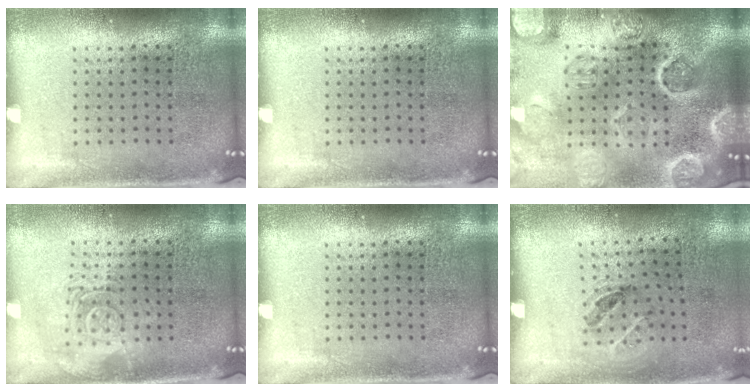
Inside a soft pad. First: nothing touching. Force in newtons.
{"total": 0.0}
{"total": 5.0, "press": 4.4, "slide": 2.4}
{"total": 2.8, "press": 2.8, "slide": 0.4}
{"total": 0.0}
{"total": 1.2, "press": 0.7, "slide": 1.0}